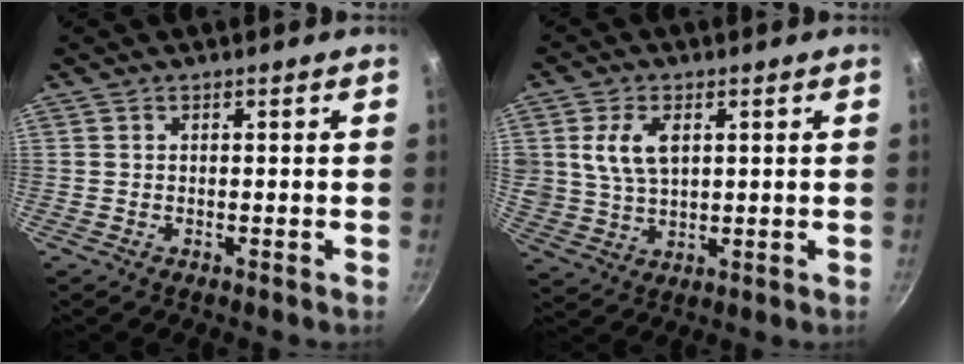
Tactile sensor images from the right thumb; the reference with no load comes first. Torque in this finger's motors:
{"motor_torque": [1.15, 3.86, 1.85, 0.14, 0.27]}